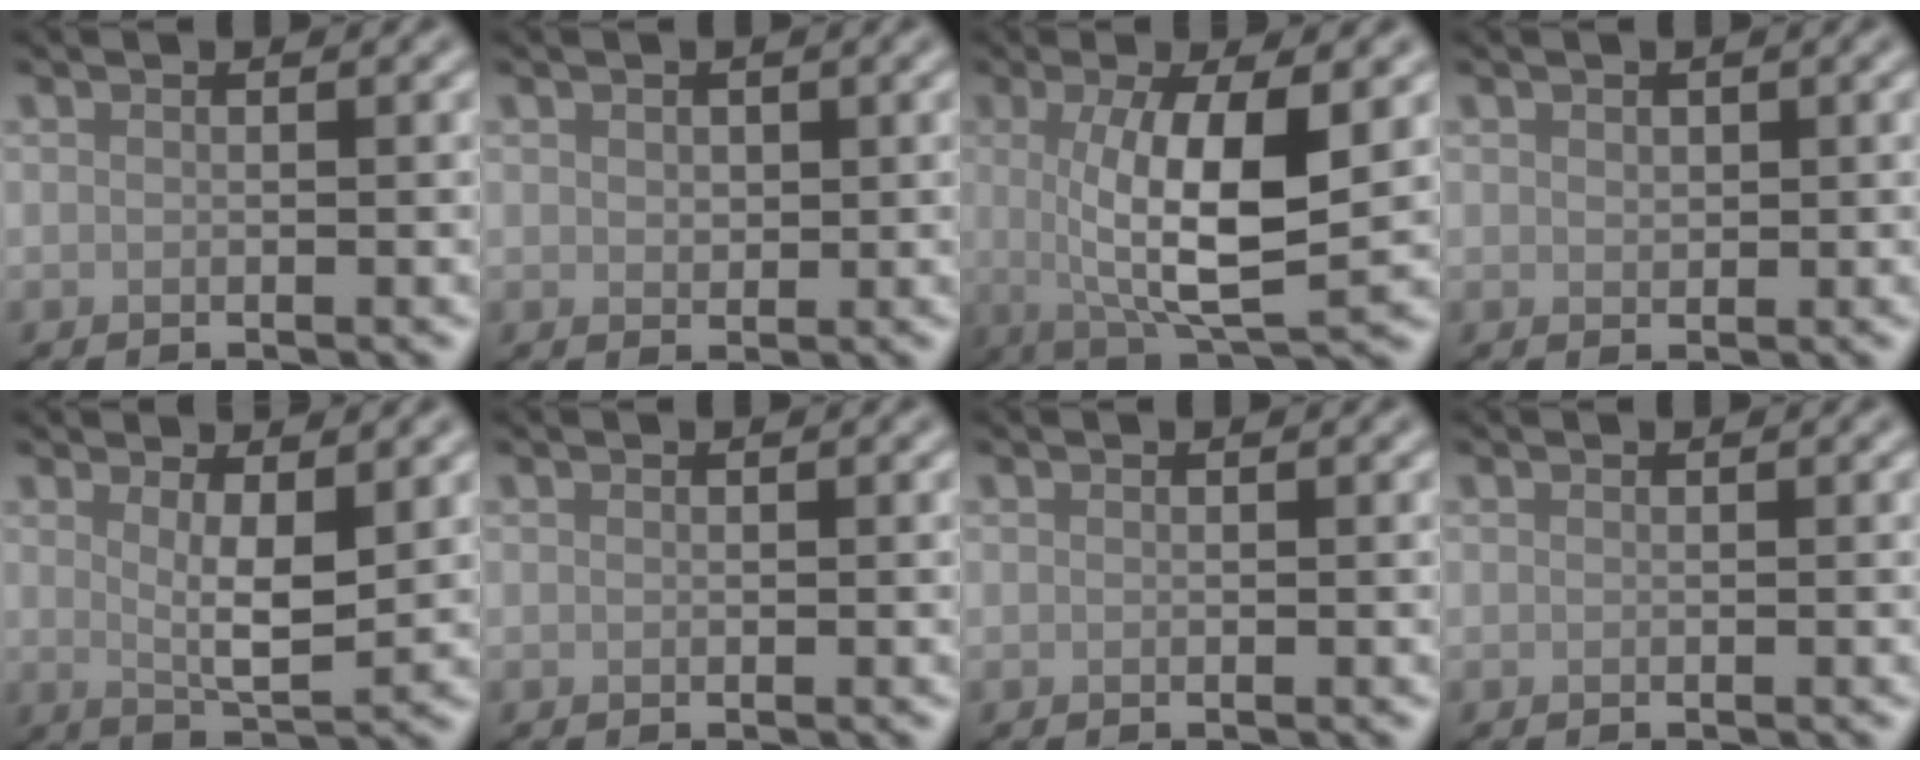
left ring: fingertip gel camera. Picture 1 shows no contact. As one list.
[{"total": 1.1, "force": [0.4, 0.9, 0.5], "torque": [-0.011, -0.004, 0.010]}, {"total": 8.6, "force": [0.5, 2.5, 8.3], "torque": [-0.135, -0.010, 0.014]}, {"total": 0.8, "force": [0.4, 0.6, 0.3], "torque": [-0.006, -0.004, 0.009]}, {"total": 3.9, "force": [1.2, 1.1, 3.5], "torque": [-0.064, -0.011, 0.025]}, {"total": 0.0}, {"total": 0.0}, {"total": 0.0}]